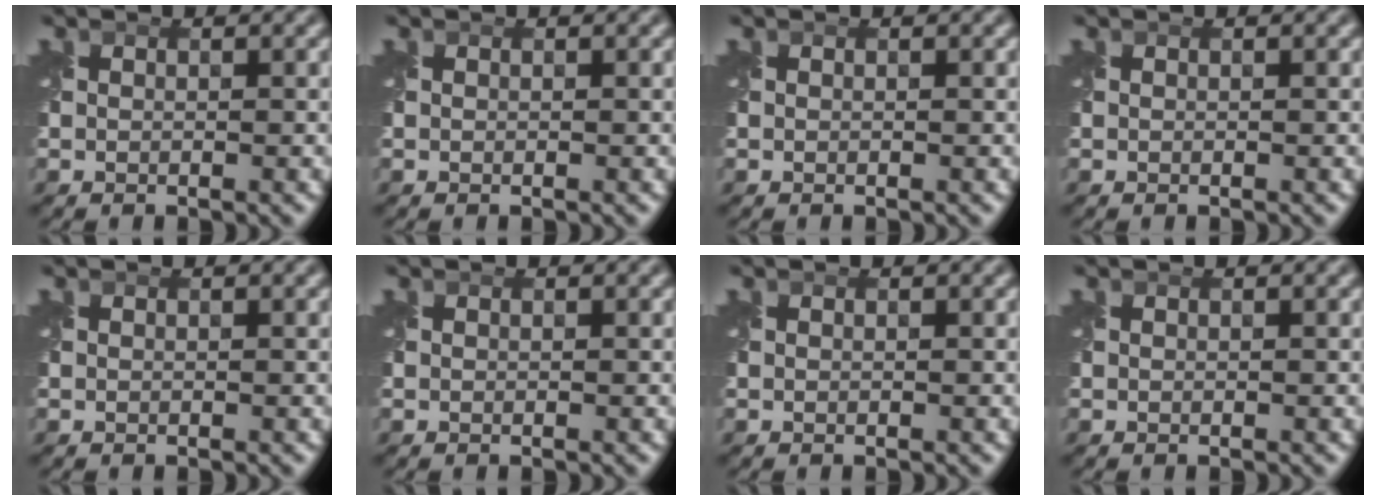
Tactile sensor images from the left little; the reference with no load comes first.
{"total": 0.0}
{"total": 0.0}
{"total": 0.0}
{"total": 0.0}
{"total": 0.0}
{"total": 0.0}
{"total": 0.0}